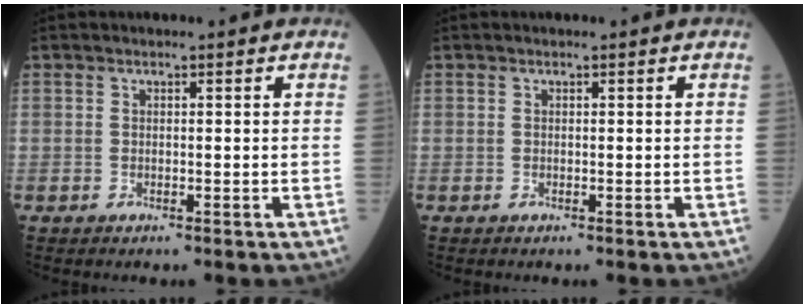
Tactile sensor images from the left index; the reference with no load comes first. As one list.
[{"total": 0.0}]